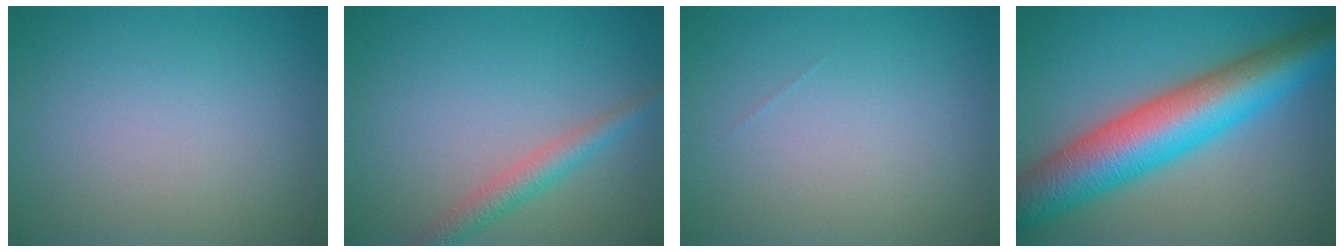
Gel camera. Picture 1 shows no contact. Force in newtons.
{"total": 2.5, "press": 2.5, "slide": 0.1}
{"total": 0.0}
{"total": 11.2, "press": 11.2, "slide": 0.1}